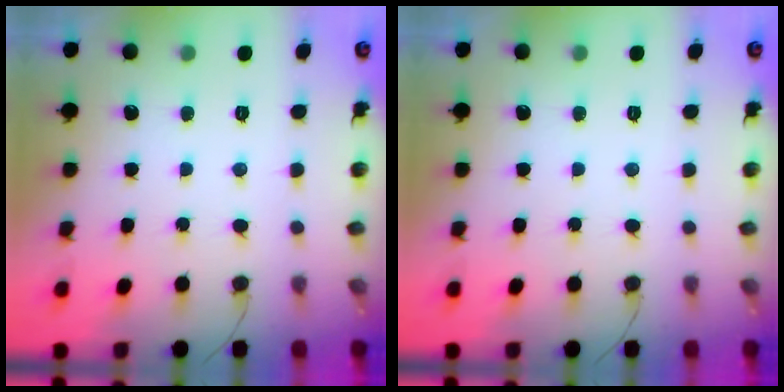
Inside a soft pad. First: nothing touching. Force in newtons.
{"total": 0.0}